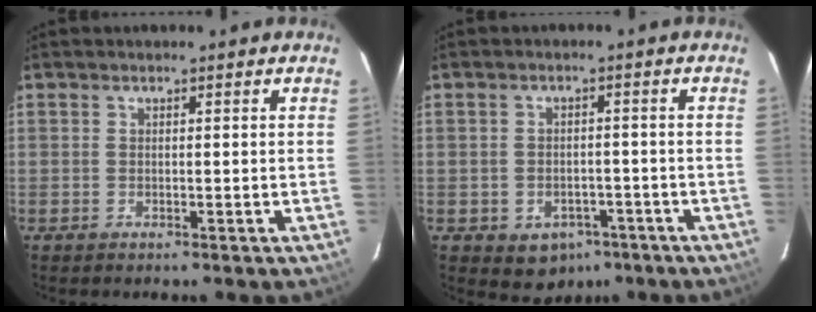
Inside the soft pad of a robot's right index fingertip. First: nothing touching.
{"total": 6.3, "force": [-3.5, 4.8, 2.0], "torque": [-0.042, 0.015, -0.026]}